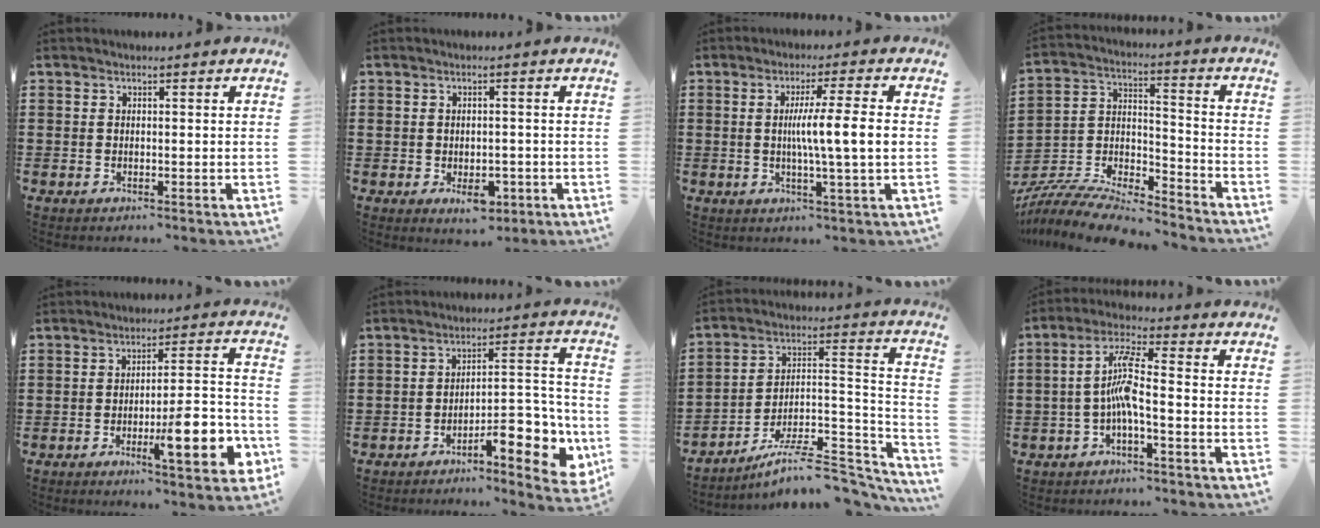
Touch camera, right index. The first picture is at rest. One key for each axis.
{"total": 4.4, "fx": -1.6, "fy": 2.6, "fz": 3.2, "tx": -0.045, "ty": 0.005, "tz": -0.027}
{"total": 7.4, "fx": 0.3, "fy": -0.3, "fz": 7.4, "tx": -0.133, "ty": -0.005, "tz": -0.003}
{"total": 8.4, "fx": -7.9, "fy": 1.1, "fz": 2.5, "tx": -0.057, "ty": 0.001, "tz": -0.160}
{"total": 10.6, "fx": -4.4, "fy": 2.4, "fz": 9.3, "tx": -0.129, "ty": 0.000, "tz": -0.073}
{"total": 8.8, "fx": -4.8, "fy": 2.5, "fz": 6.9, "tx": -0.083, "ty": 0.003, "tz": -0.085}
{"total": 8.8, "fx": -6.9, "fy": 1.9, "fz": 5.1, "tx": -0.077, "ty": 0.009, "tz": -0.130}
{"total": 6.7, "fx": -1.6, "fy": 1.2, "fz": 6.4, "tx": -0.137, "ty": 0.000, "tz": -0.037}